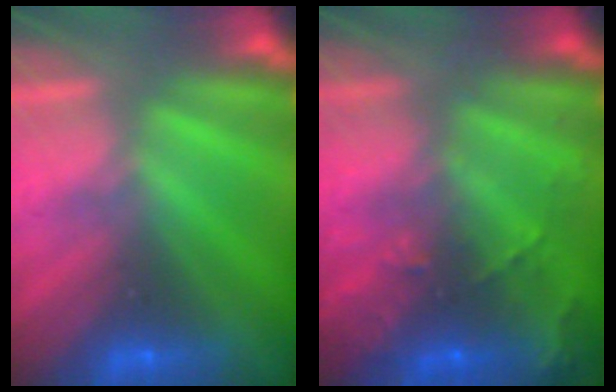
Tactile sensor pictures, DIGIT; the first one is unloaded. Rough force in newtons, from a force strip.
{"total": 8.3}